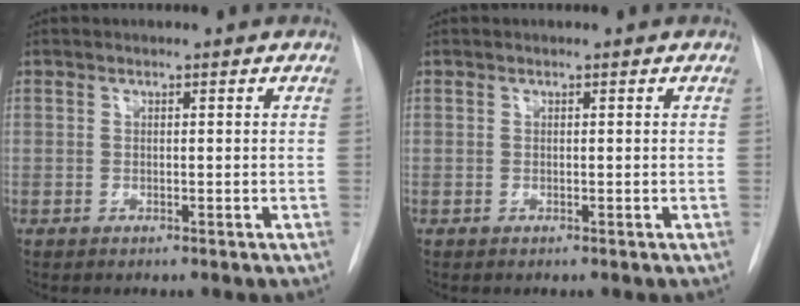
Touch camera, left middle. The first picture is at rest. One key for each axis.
{"total": 0.0}